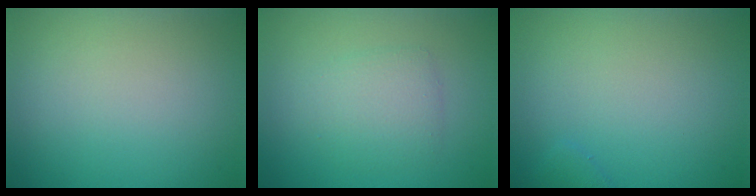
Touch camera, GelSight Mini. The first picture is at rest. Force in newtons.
{"total": 2.7, "press": 2.7, "slide": 0.1}
{"total": 0.7, "press": 0.7, "slide": 0.0}